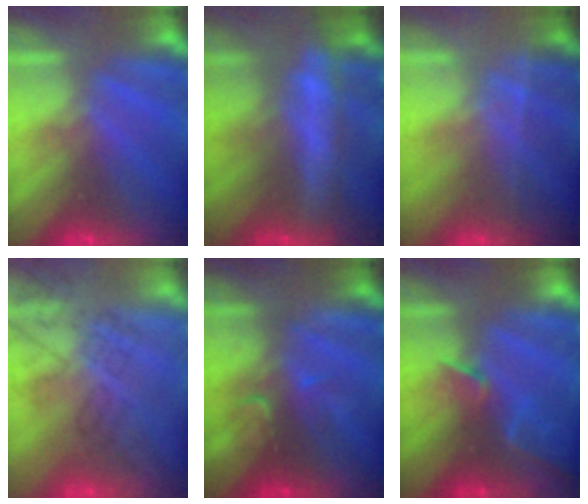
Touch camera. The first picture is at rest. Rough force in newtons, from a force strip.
{"total": 9.8}
{"total": 1.9}
{"total": 4.8}
{"total": 3.4}
{"total": 2.1}